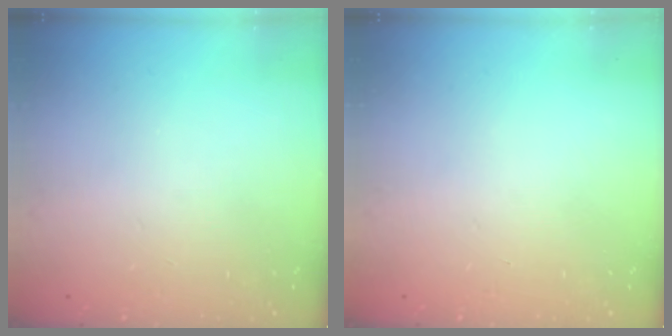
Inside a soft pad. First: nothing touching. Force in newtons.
{"total": 0.0}